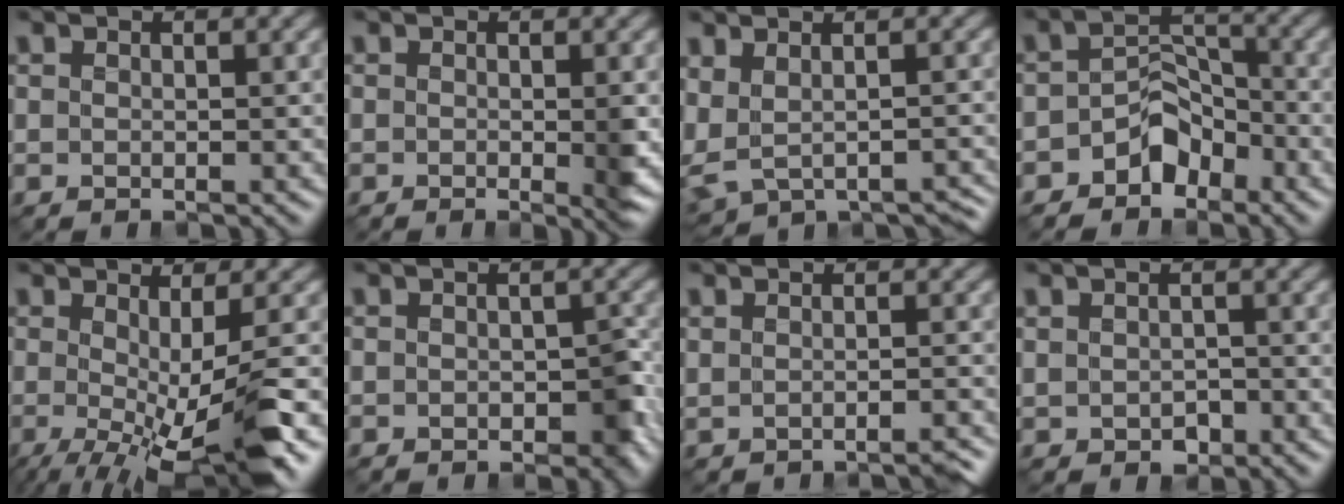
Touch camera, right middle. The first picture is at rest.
{"total": 1.4, "force": [-0.3, 0.4, 1.3], "torque": [-0.022, -0.005, -0.003]}
{"total": 6.0, "force": [-1.6, 3.8, 4.4], "torque": [-0.066, -0.014, 0.011]}
{"total": 4.8, "force": [-3.4, 2.9, 1.7], "torque": [-0.006, 0.008, -0.065]}
{"total": 8.5, "force": [-2.0, 1.9, 8.0], "torque": [-0.127, -0.008, -0.032]}
{"total": 4.2, "force": [-1.4, 2.4, 3.2], "torque": [-0.047, -0.010, -0.022]}
{"total": 1.1, "force": [-0.9, 0.3, 0.6], "torque": [-0.006, -0.005, -0.011]}
{"total": 2.1, "force": [-1.1, 1.4, 1.2], "torque": [-0.021, -0.007, -0.018]}